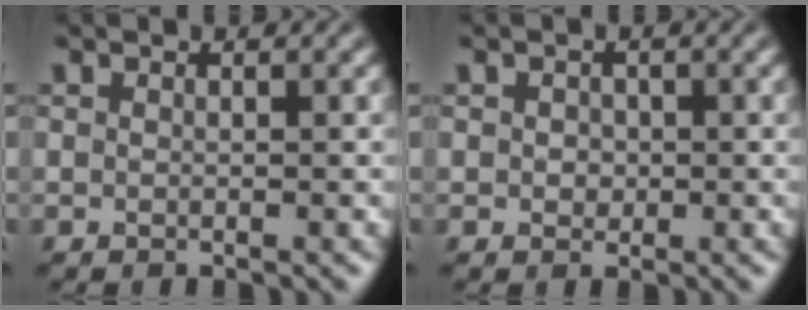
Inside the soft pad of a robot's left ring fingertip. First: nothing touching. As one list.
[{"total": 1.1, "force": [0.1, 1.0, 0.5], "torque": [-0.008, -0.002, -0.001]}]